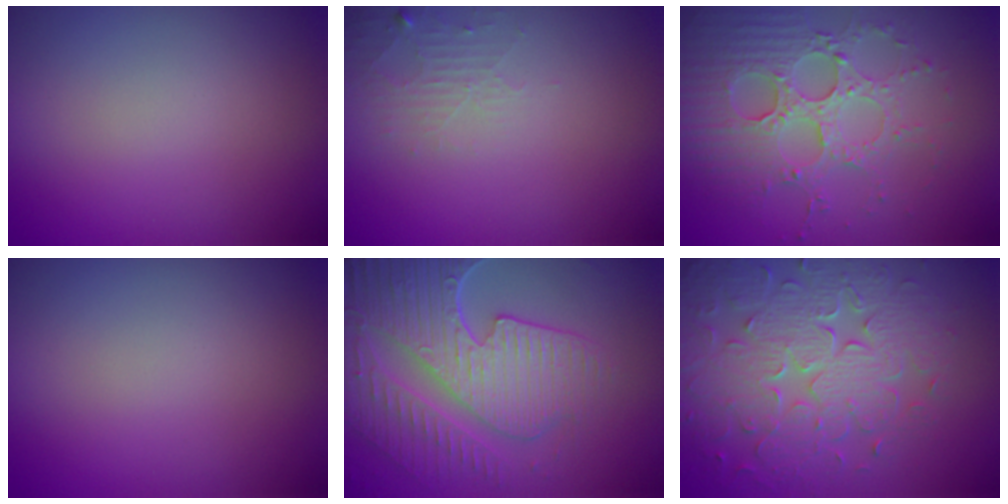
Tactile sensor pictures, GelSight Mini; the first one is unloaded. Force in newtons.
{"total": 1.7, "press": 1.7, "slide": 0.3}
{"total": 5.1, "press": 4.5, "slide": 2.3}
{"total": 0.0}
{"total": 9.4, "press": 6.4, "slide": 6.9}
{"total": 8.3, "press": 5.9, "slide": 5.8}